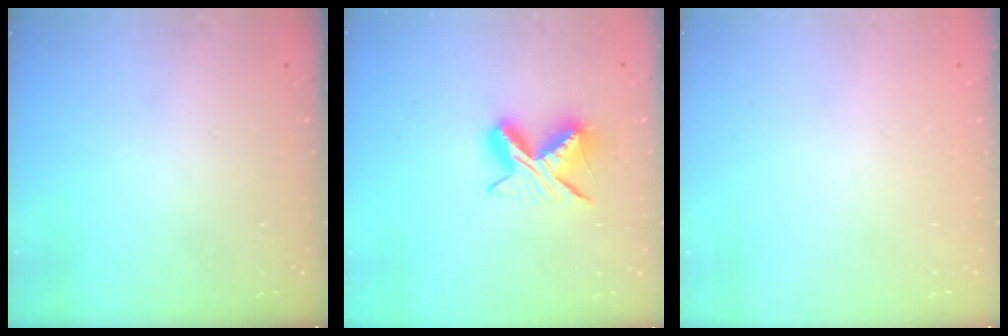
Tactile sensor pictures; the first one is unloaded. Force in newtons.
{"total": 9.3, "press": 9.3, "slide": 0.8}
{"total": 0.0}